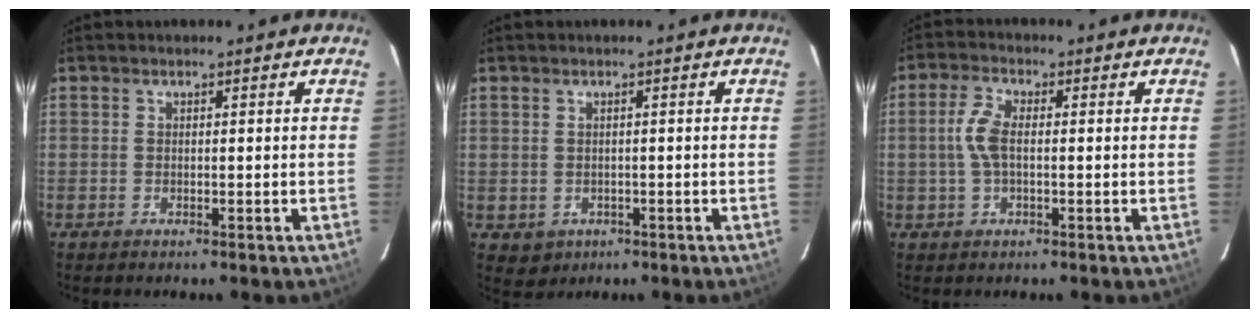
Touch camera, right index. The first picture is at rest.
{"total": 3.0, "force": [-0.3, 2.9, 0.7], "torque": [-0.014, -0.003, 0.006]}
{"total": 5.3, "force": [0.0, 2.4, 4.7], "torque": [-0.102, 0.007, 0.000]}